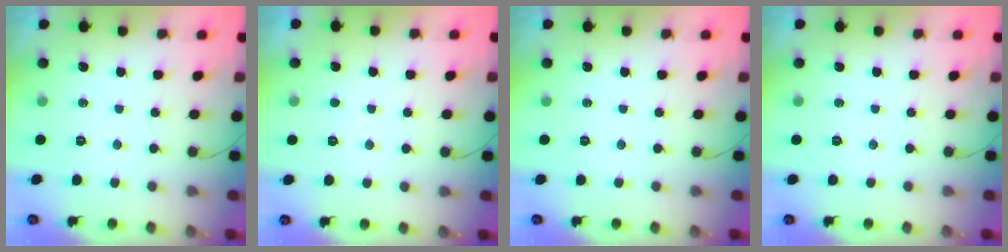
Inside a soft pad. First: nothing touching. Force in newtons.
{"total": 1.9, "press": 1.9, "slide": 0.3}
{"total": 0.0}
{"total": 0.0}